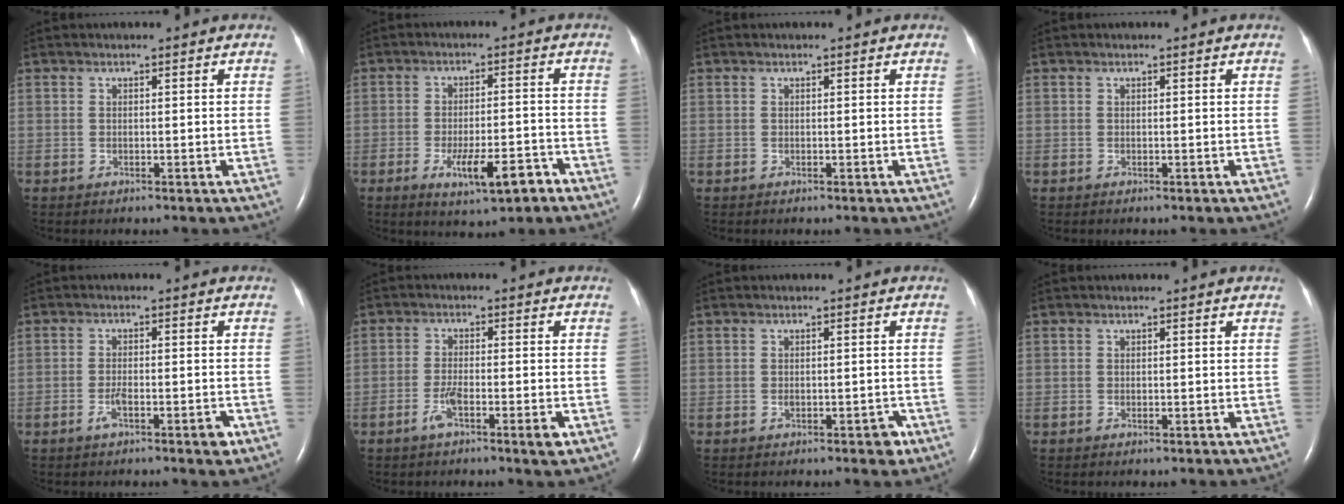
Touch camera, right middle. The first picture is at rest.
{"total": 7.9, "force": [-4.3, 1.9, 6.4], "torque": [-0.107, -0.007, -0.061]}
{"total": 0.0}
{"total": 0.0}
{"total": 4.1, "force": [-2.2, 0.8, 3.3], "torque": [-0.057, 0.000, -0.037]}
{"total": 5.0, "force": [-2.6, 0.4, 4.2], "torque": [-0.082, -0.005, -0.048]}
{"total": 2.5, "force": [-1.4, 1.0, 1.8], "torque": [-0.022, 0.003, -0.017]}
{"total": 0.0}